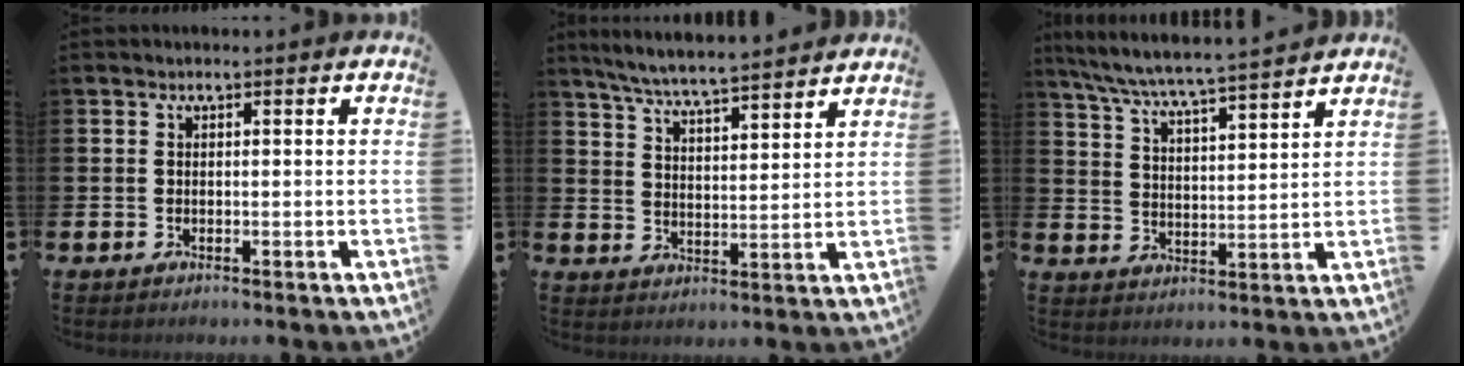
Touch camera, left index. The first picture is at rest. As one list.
[{"total": 6.3, "force": [6.1, -0.2, 1.6], "torque": [-0.052, -0.039, 0.107]}, {"total": 6.6, "force": [6.3, -0.1, 1.8], "torque": [-0.061, -0.046, 0.108]}]